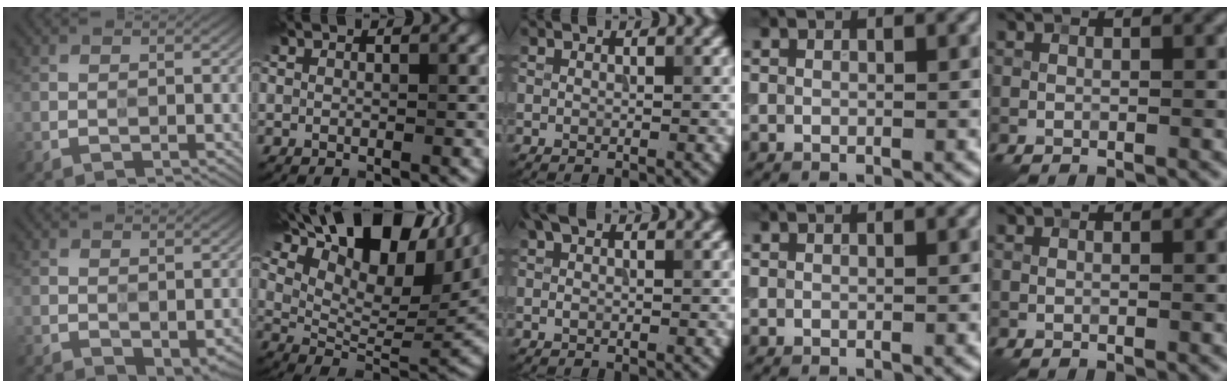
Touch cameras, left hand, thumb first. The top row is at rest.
{"thumb": {"total": 4.4, "force": [-2.4, 2.0, 3.1], "torque": [-0.049, -0.019, -0.029]}, "index": {"total": 17.8, "force": [10.9, 7.6, 11.9], "torque": [-0.202, 0.048, 0.178]}, "middle": {"total": 1.3, "force": [0.3, 0.7, 1.0], "torque": [-0.020, 0.005, 0.002]}}